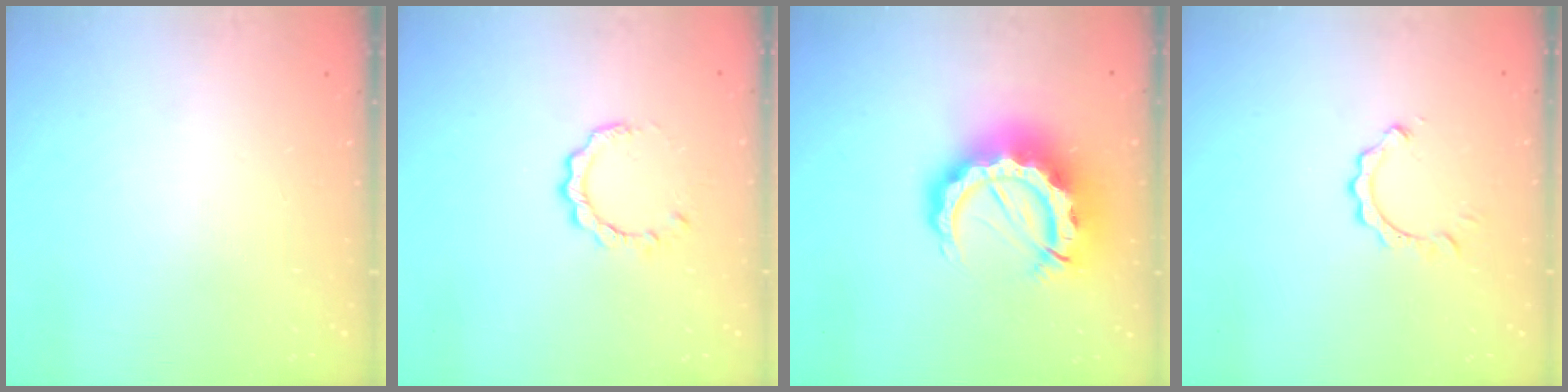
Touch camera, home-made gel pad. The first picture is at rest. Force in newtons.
{"total": 5.3, "press": 5.3, "slide": 0.5}
{"total": 18.5, "press": 18.4, "slide": 1.8}
{"total": 2.8, "press": 2.7, "slide": 0.3}